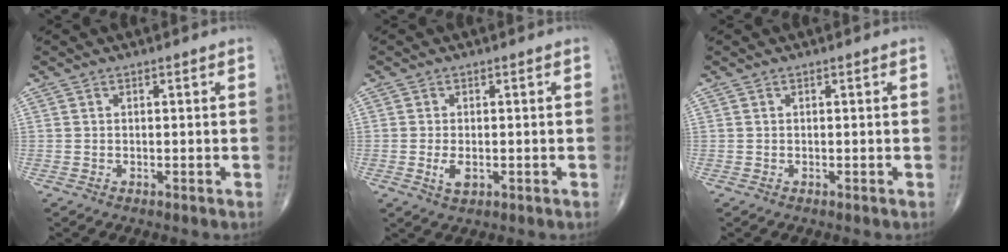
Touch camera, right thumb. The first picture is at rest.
{"total": 2.7, "force": [-0.6, 1.4, 2.3], "torque": [-0.045, -0.006, -0.009]}
{"total": 0.0}